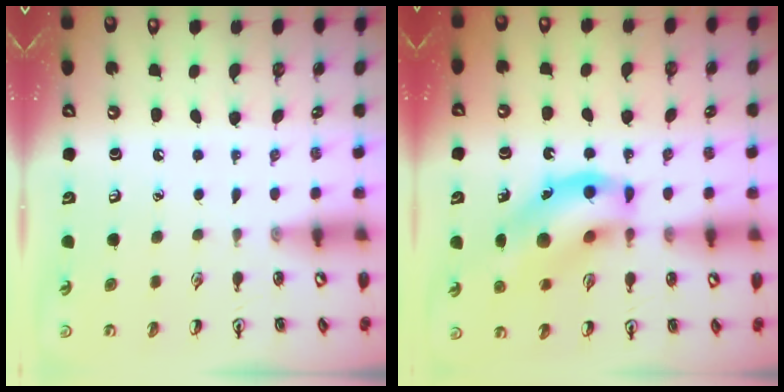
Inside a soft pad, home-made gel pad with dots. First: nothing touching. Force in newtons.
{"total": 15.9, "press": 15.6, "slide": 2.6}